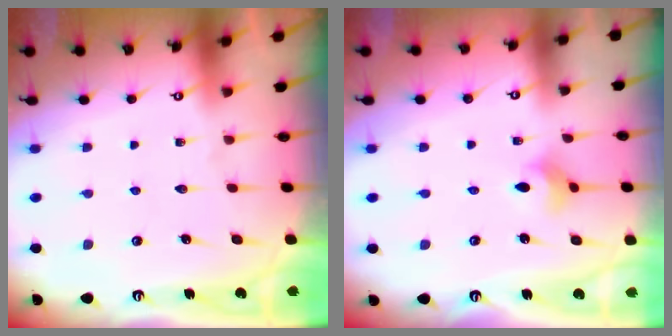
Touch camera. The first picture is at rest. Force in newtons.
{"total": 4.6, "press": 4.5, "slide": 0.8}